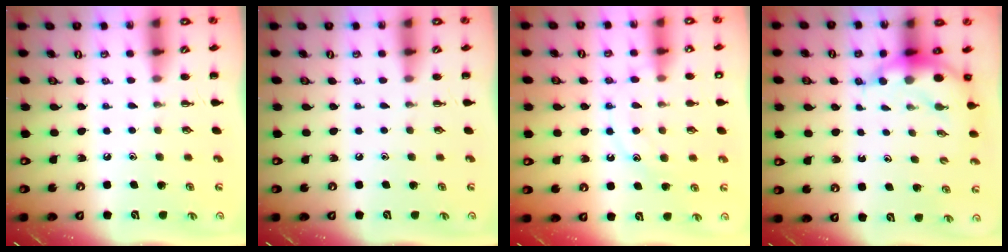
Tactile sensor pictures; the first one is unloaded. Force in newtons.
{"total": 0.0}
{"total": 13.5, "press": 13.4, "slide": 0.8}
{"total": 5.7, "press": 5.5, "slide": 1.5}